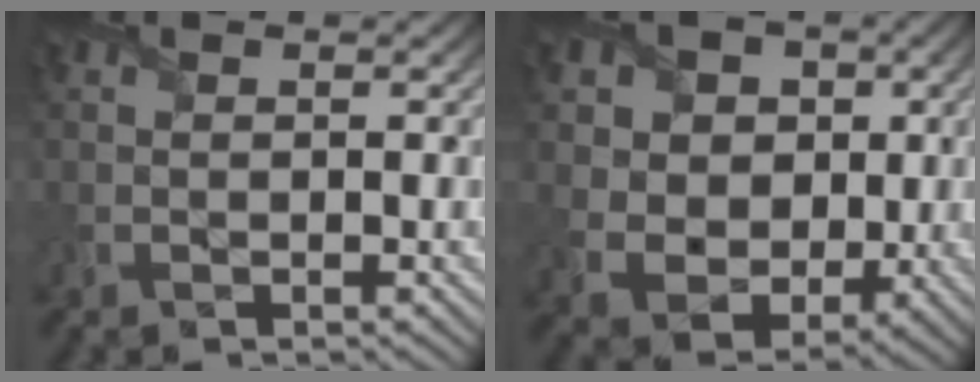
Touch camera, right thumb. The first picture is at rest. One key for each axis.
{"total": 11.6, "fx": 2.3, "fy": 9.6, "fz": 6.0, "tx": -0.160, "ty": 0.016, "tz": 0.032}